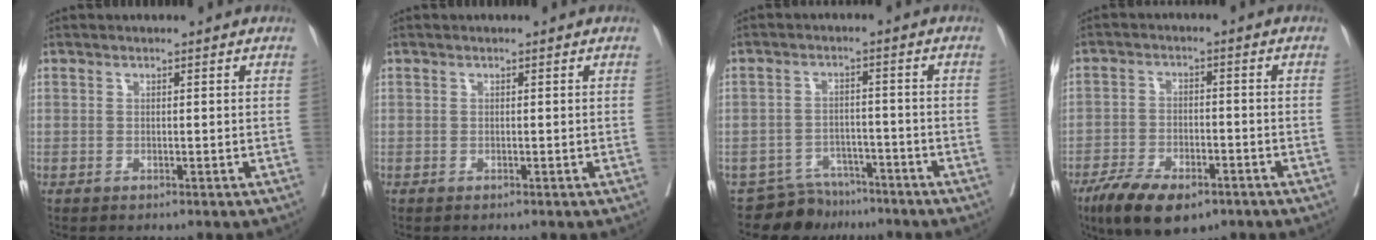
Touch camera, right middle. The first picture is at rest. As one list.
[{"total": 0.0}, {"total": 5.7, "force": [-5.0, 2.5, -0.7], "torque": [0.014, 0.012, -0.081]}, {"total": 10.1, "force": [-6.8, 4.1, 6.3], "torque": [-0.110, -0.011, -0.115]}]